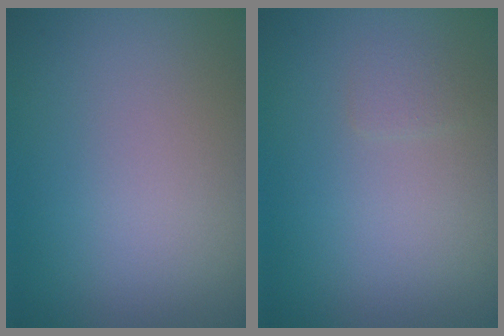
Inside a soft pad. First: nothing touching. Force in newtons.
{"total": 0.7, "press": 0.7, "slide": 0.0}